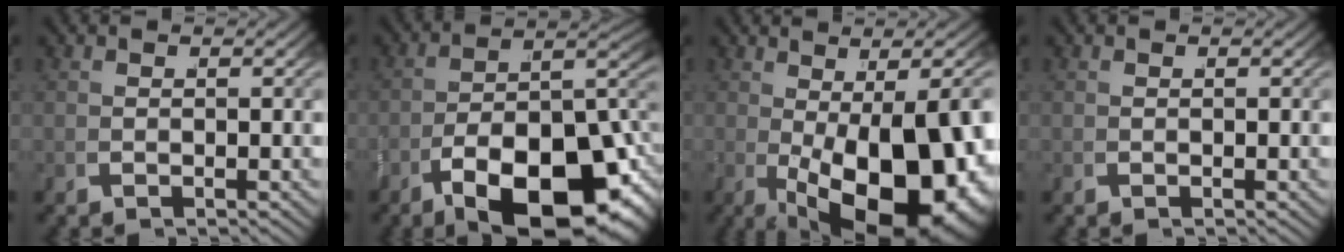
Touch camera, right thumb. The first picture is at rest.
{"total": 16.3, "force": [-4.8, 8.9, 12.8], "torque": [-0.209, -0.064, -0.039]}
{"total": 17.0, "force": [-3.2, 8.5, 14.3], "torque": [-0.225, -0.068, -0.001]}
{"total": 1.1, "force": [0.1, -1.0, -0.5], "torque": [0.020, 0.000, 0.004]}